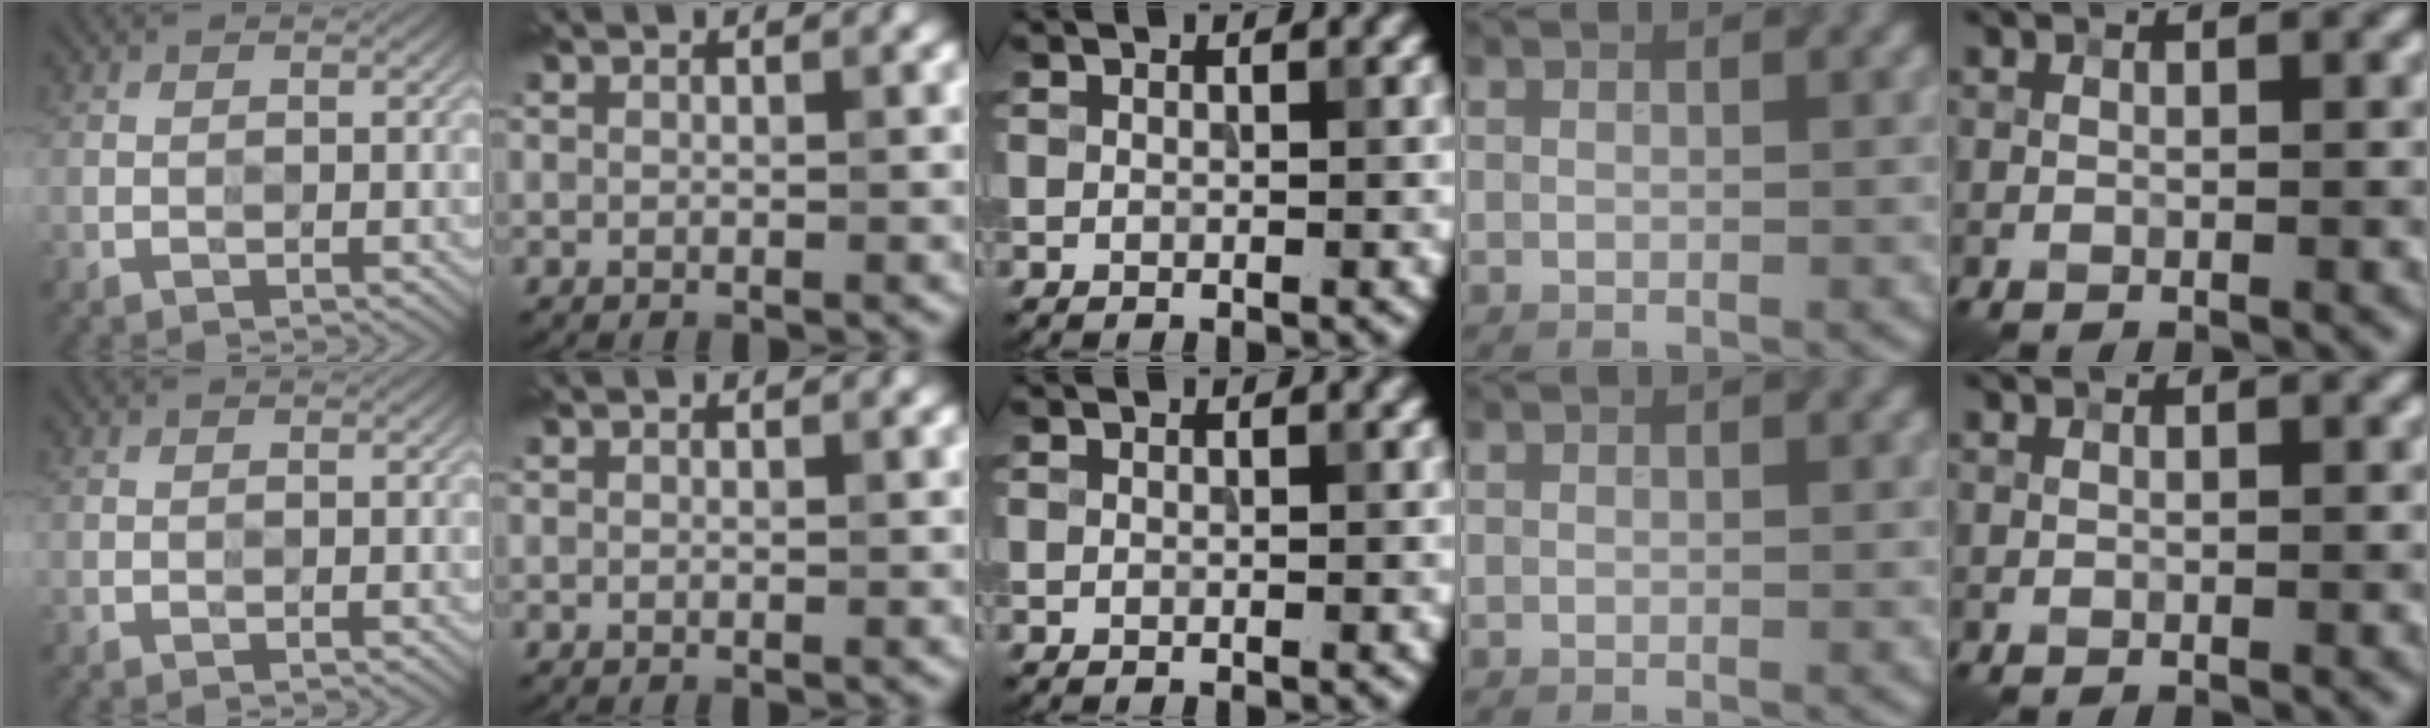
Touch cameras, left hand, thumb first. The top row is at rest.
{}